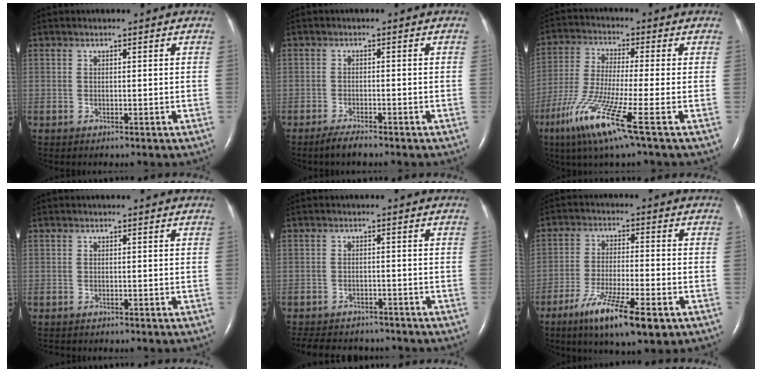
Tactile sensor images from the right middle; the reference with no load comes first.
{"total": 2.5, "force": [-2.1, 0.1, 1.3], "torque": [-0.037, -0.007, -0.039]}
{"total": 11.8, "force": [-5.8, -0.8, 10.3], "torque": [-0.213, -0.036, -0.113]}
{"total": 1.5, "force": [-1.4, 0.4, 0.5], "torque": [-0.011, -0.004, -0.017]}
{"total": 12.5, "force": [-11.0, 4.6, 3.9], "torque": [-0.091, -0.001, -0.143]}
{"total": 11.3, "force": [-6.3, 1.7, 9.2], "torque": [-0.166, -0.023, -0.102]}